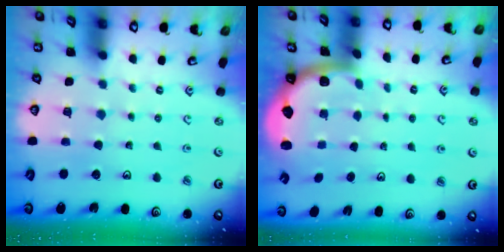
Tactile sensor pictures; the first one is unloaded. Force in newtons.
{"total": 1.9, "press": 1.8, "slide": 0.5}